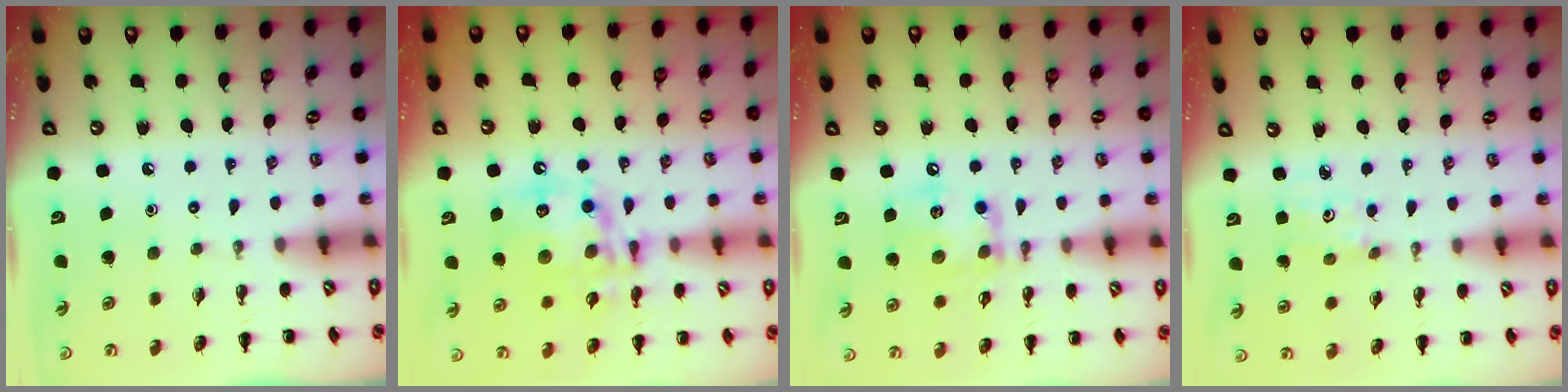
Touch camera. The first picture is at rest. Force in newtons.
{"total": 14.8, "press": 14.6, "slide": 2.8}
{"total": 12.5, "press": 12.3, "slide": 1.9}
{"total": 2.4, "press": 2.3, "slide": 0.8}